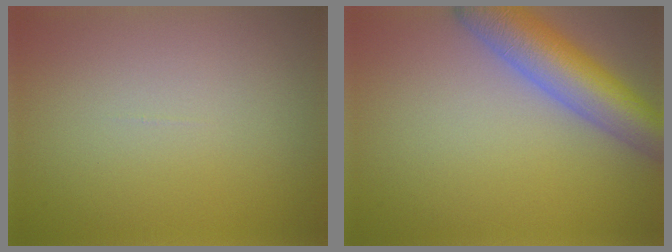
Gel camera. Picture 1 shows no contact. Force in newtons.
{"total": 7.3, "press": 7.3, "slide": 0.5}